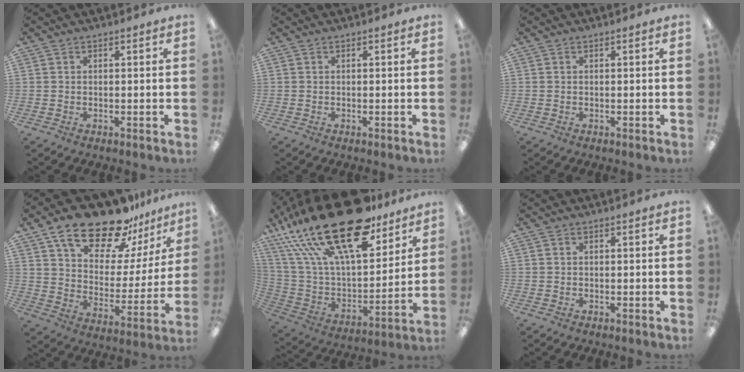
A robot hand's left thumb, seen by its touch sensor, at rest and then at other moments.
{"total": 0.0}
{"total": 0.0}
{"total": 21.6, "force": [16.5, 9.0, 10.5], "torque": [-0.175, -0.114, 0.287]}
{"total": 29.3, "force": [19.6, 10.9, 18.8], "torque": [-0.372, -0.126, 0.330]}
{"total": 0.0}